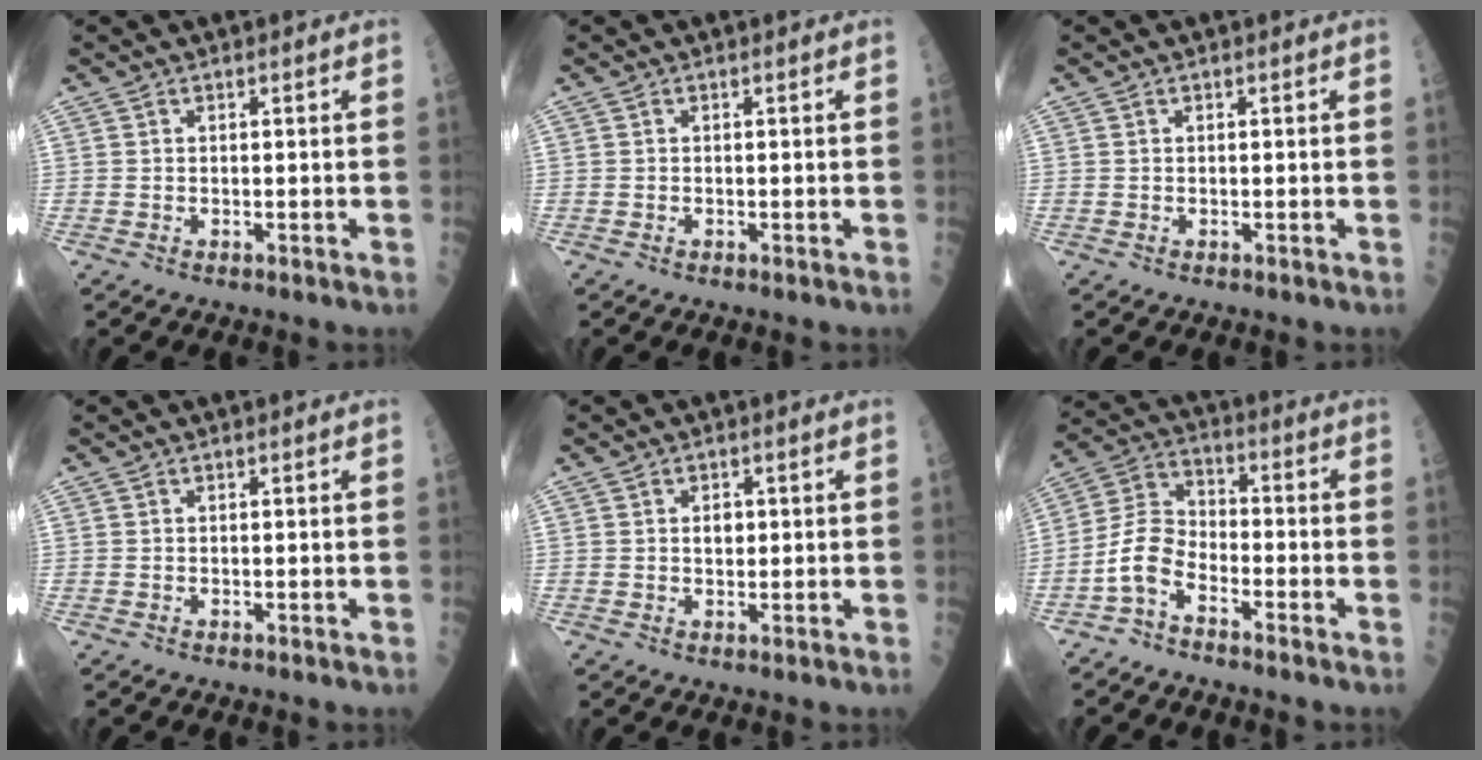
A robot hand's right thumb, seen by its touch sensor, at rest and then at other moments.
{"total": 0.0}
{"total": 0.0}
{"total": 0.0}
{"total": 2.1, "force": [0.3, 1.5, 1.4], "torque": [-0.010, 0.000, 0.004]}
{"total": 7.8, "force": [-4.2, 4.0, 5.2], "torque": [-0.102, 0.046, -0.097]}